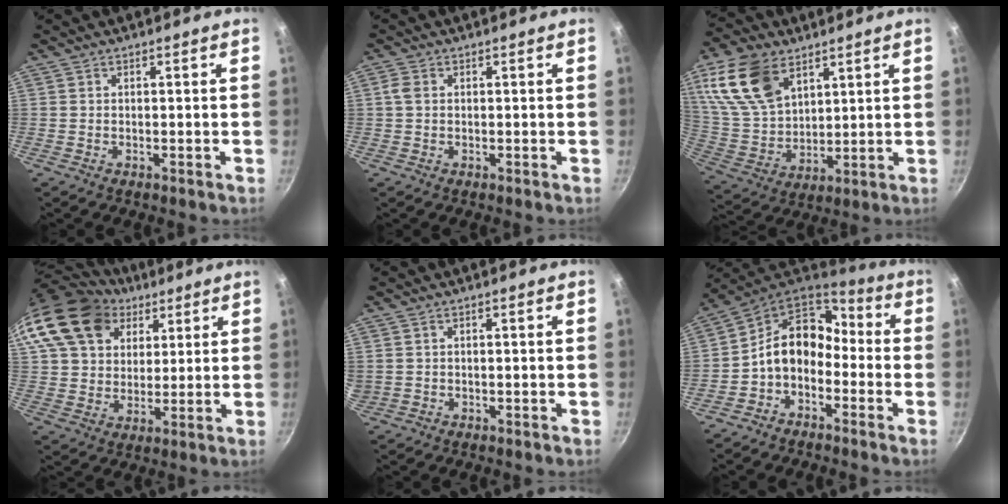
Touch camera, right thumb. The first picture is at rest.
{"total": 1.9, "force": [0.2, 1.4, 1.2], "torque": [-0.025, 0.004, 0.004]}
{"total": 17.3, "force": [8.7, 10.6, 10.6], "torque": [-0.190, -0.029, 0.179]}
{"total": 20.9, "force": [10.5, 15.0, 10.1], "torque": [-0.191, 0.006, 0.190]}
{"total": 0.8, "force": [0.0, 0.8, 0.0], "torque": [-0.001, 0.004, 0.008]}
{"total": 11.7, "force": [-3.0, 8.8, 7.1], "torque": [-0.094, 0.066, -0.077]}